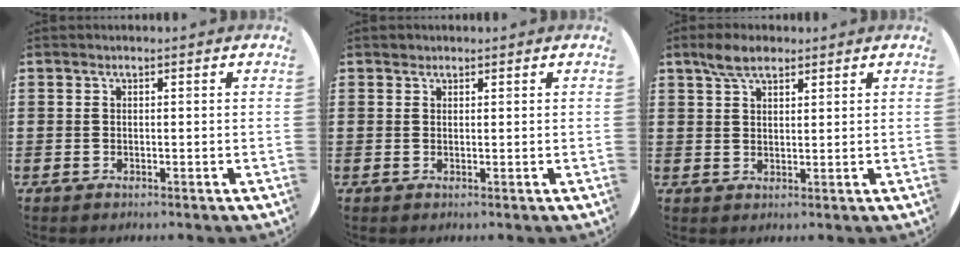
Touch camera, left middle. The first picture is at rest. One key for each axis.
{"total": 0.6, "fx": 0.6, "fy": 0.2, "fz": -0.1, "tx": 0.001, "ty": 0.003, "tz": 0.011}
{"total": 4.2, "fx": 3.2, "fy": 1.8, "fz": 2.0, "tx": -0.038, "ty": 0.003, "tz": 0.058}